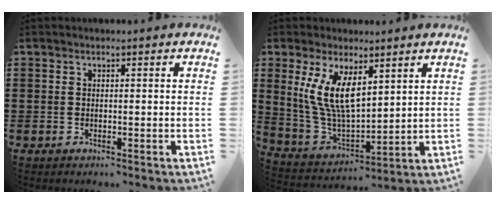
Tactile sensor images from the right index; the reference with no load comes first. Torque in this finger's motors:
{"motor_torque": [1.07, 0.82, 0.43, 0.21]}